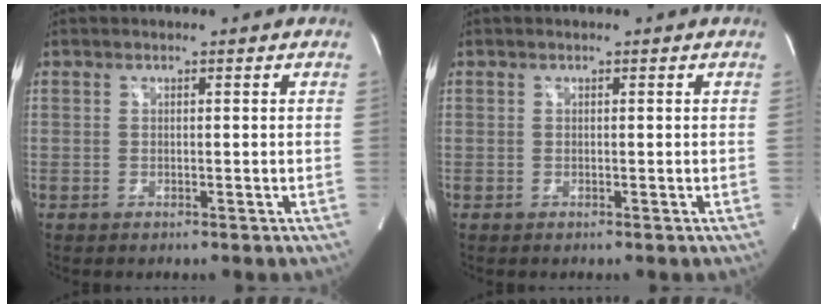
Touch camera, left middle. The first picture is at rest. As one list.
[{"total": 0.0}]